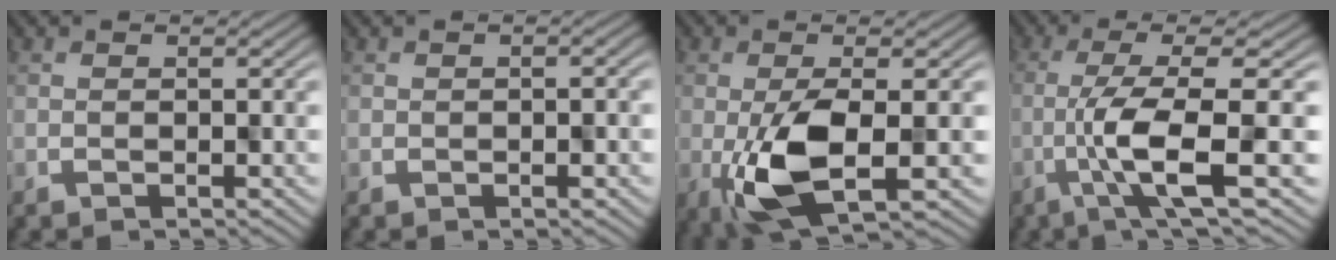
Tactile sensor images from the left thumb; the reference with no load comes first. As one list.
[{"total": 0.8, "force": [-0.3, 0.2, 0.7], "torque": [-0.008, 0.001, -0.003]}, {"total": 8.7, "force": [-1.2, 3.3, 7.9], "torque": [-0.162, -0.017, -0.024]}, {"total": 8.1, "force": [-0.7, 1.4, 8.0], "torque": [-0.136, 0.003, -0.017]}]